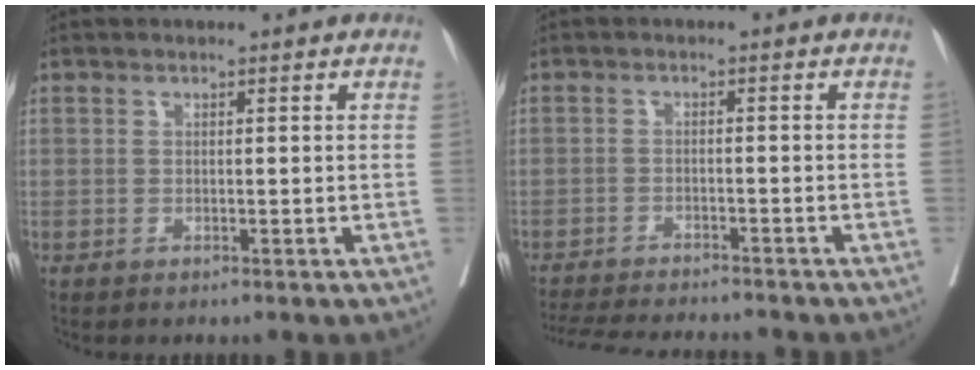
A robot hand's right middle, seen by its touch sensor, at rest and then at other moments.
{"total": 14.1, "force": [-12.9, 1.2, 5.4], "torque": [-0.105, -0.028, -0.184]}